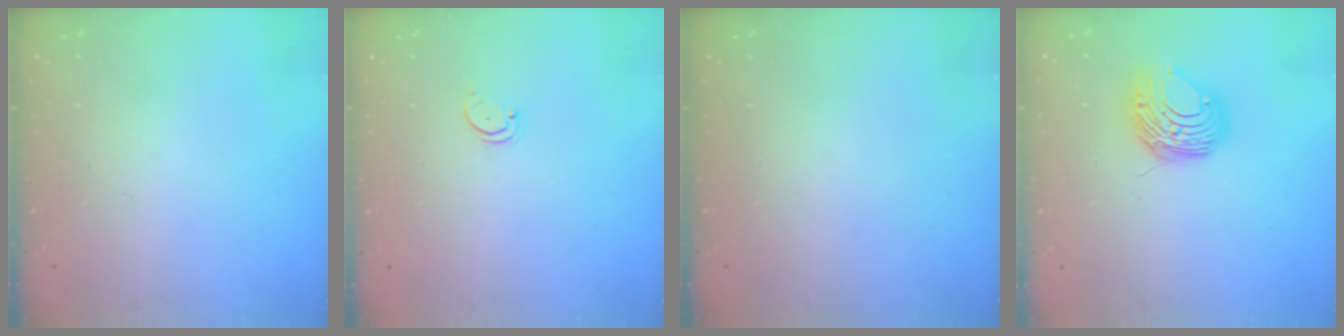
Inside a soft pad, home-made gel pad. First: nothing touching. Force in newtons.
{"total": 1.6, "press": 1.6, "slide": 0.4}
{"total": 0.0}
{"total": 10.3, "press": 10.2, "slide": 1.1}